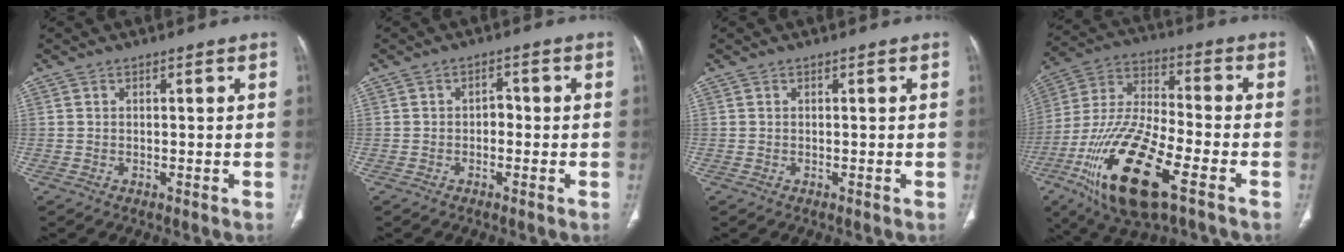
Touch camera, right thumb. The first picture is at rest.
{"total": 2.0, "force": [-0.5, 1.5, 1.3], "torque": [-0.006, 0.009, -0.014]}
{"total": 0.0}
{"total": 22.8, "force": [-10.0, 7.8, 18.9], "torque": [-0.402, 0.016, -0.179]}